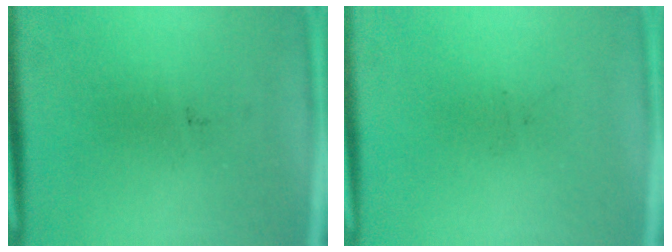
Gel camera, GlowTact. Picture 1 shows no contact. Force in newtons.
{"total": 0.0}